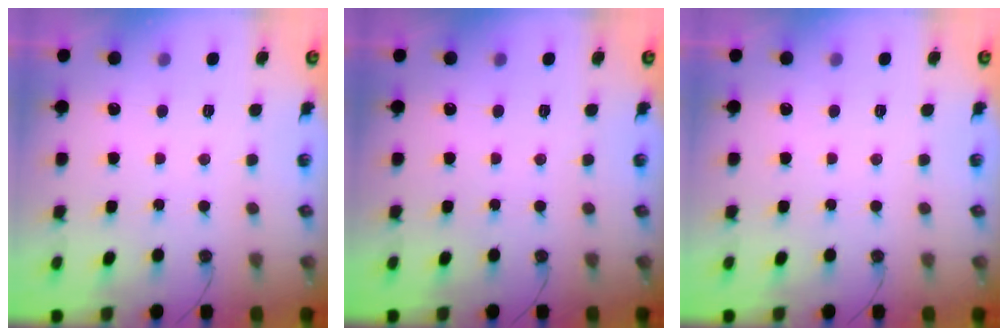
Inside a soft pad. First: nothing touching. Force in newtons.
{"total": 0.0}
{"total": 1.5, "press": 0.2, "slide": 1.5}